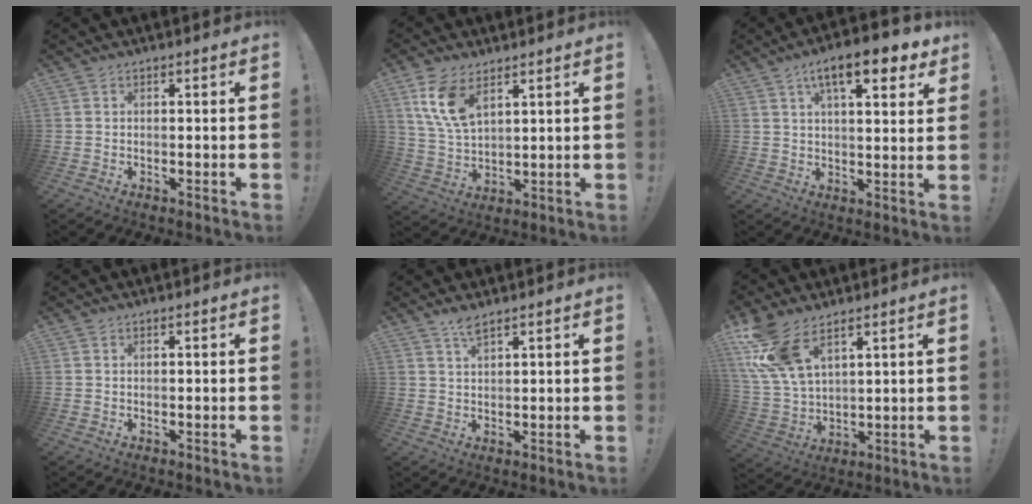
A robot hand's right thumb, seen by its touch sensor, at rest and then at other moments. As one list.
[{"total": 10.9, "force": [6.0, 5.4, 7.3], "torque": [-0.155, -0.018, 0.113]}, {"total": 12.7, "force": [6.5, 3.8, 10.2], "torque": [-0.152, -0.023, 0.101]}, {"total": 0.0}, {"total": 3.4, "force": [2.6, 0.6, 2.1], "torque": [-0.032, -0.015, 0.043]}, {"total": 13.8, "force": [8.8, 6.5, 8.5], "torque": [-0.185, -0.039, 0.168]}]